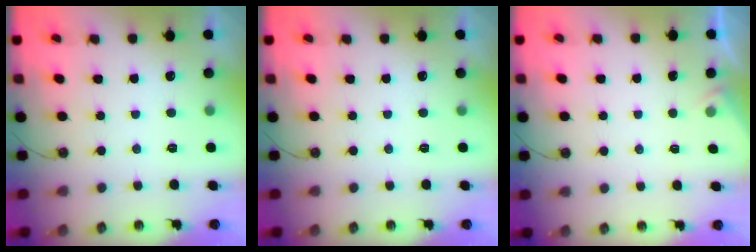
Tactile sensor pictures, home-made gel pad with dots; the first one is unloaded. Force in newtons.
{"total": 0.0}
{"total": 2.2, "press": 2.1, "slide": 0.4}